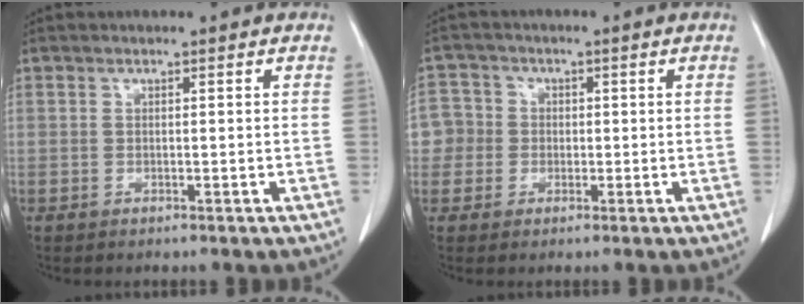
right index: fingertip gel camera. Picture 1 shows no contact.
{"total": 5.6, "force": [-0.3, 5.6, 0.2], "torque": [-0.004, 0.024, -0.008]}